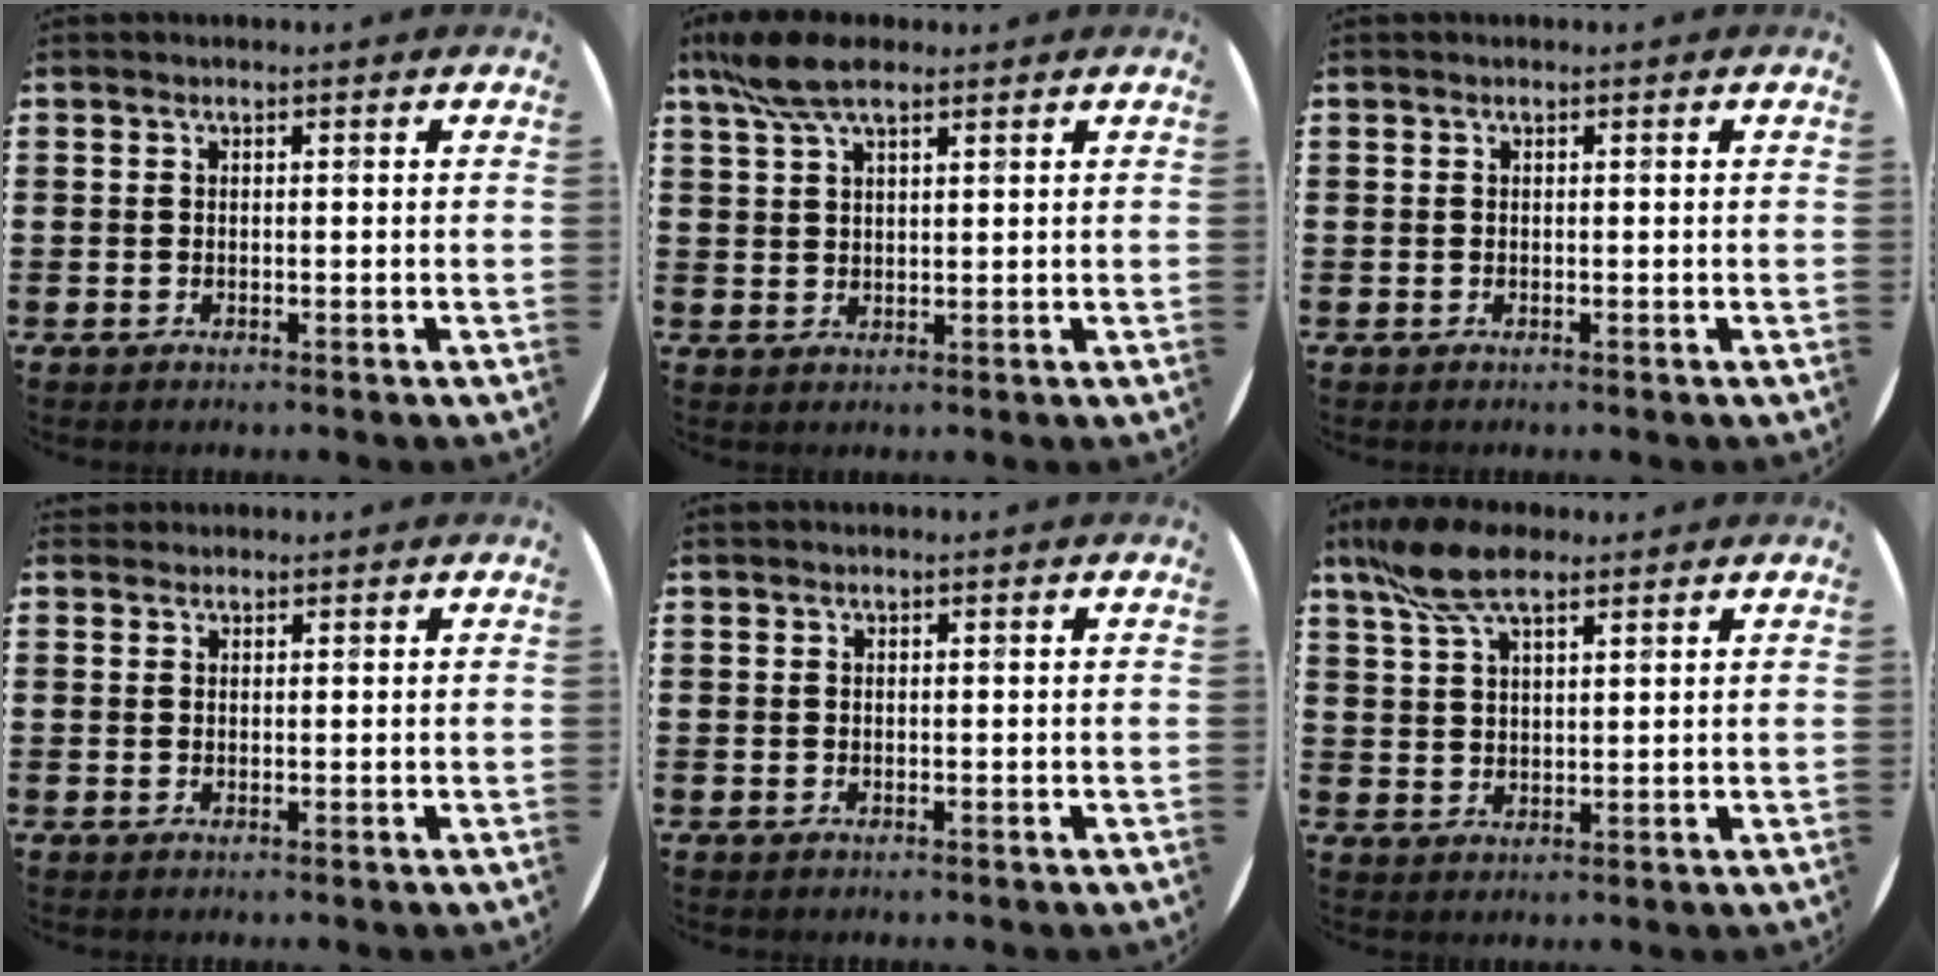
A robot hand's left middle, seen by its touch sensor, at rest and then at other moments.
{"total": 6.4, "force": [4.5, 2.1, 4.0], "torque": [-0.088, 0.001, 0.083]}
{"total": 0.0}
{"total": 0.7, "force": [0.6, 0.3, -0.1], "torque": [0.010, 0.000, 0.010]}
{"total": 0.0}
{"total": 7.9, "force": [5.7, 2.8, 4.7], "torque": [-0.108, -0.001, 0.106]}